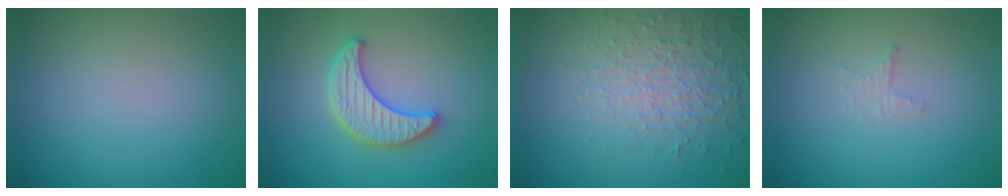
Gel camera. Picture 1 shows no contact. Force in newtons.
{"total": 3.8, "press": 3.7, "slide": 0.9}
{"total": 5.1, "press": 3.4, "slide": 3.8}
{"total": 0.9, "press": 0.8, "slide": 0.3}